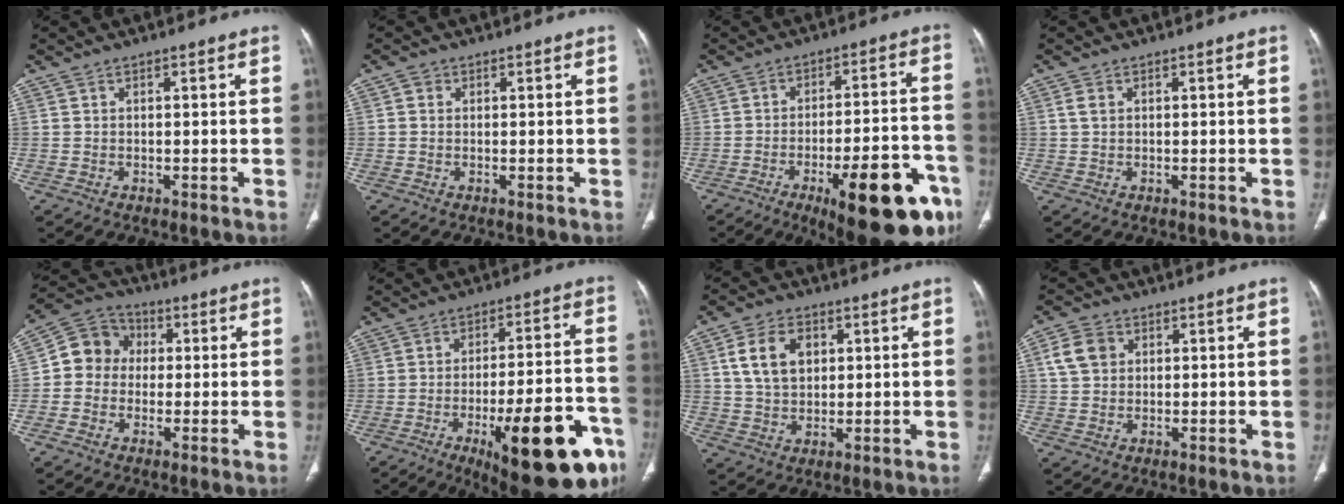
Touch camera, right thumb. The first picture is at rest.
{"total": 1.3, "force": [0.3, 1.2, 0.4], "torque": [0.001, 0.003, 0.001]}
{"total": 22.2, "force": [-10.9, 7.1, 18.0], "torque": [-0.182, 0.057, -0.144]}
{"total": 1.7, "force": [0.5, 1.1, 1.1], "torque": [-0.022, 0.003, 0.013]}
{"total": 9.1, "force": [0.4, 8.2, 3.9], "torque": [-0.041, 0.026, -0.008]}
{"total": 24.0, "force": [-11.1, 7.6, 19.9], "torque": [-0.215, 0.053, -0.146]}
{"total": 9.4, "force": [2.8, 6.5, 6.1], "torque": [-0.093, -0.005, 0.053]}
{"total": 5.9, "force": [1.8, 4.7, 3.1], "torque": [-0.048, 0.004, 0.033]}